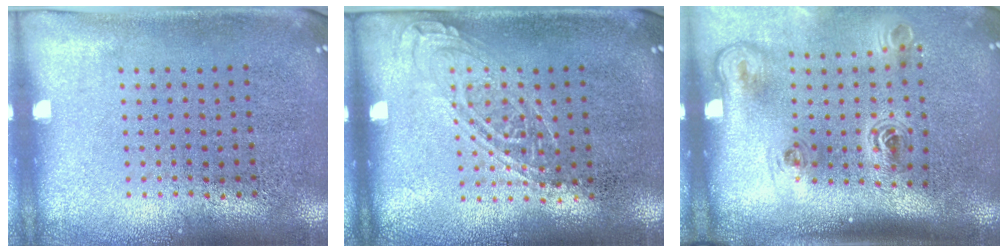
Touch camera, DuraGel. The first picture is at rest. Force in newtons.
{"total": 1.2, "press": 1.1, "slide": 0.4}
{"total": 2.3, "press": 1.4, "slide": 1.8}